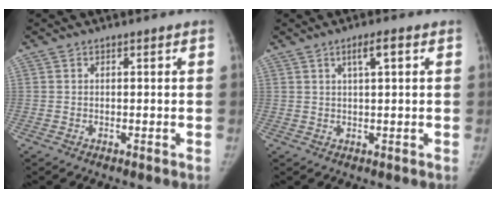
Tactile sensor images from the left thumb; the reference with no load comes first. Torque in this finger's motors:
{"motor_torque": [-0.12, 0.00, 0.15, 0.39, 0.00]}